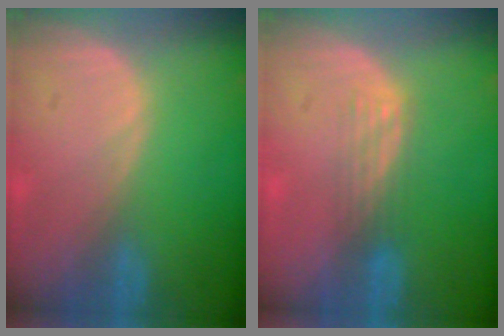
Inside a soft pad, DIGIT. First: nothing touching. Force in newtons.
{"total": 2.8, "press": 2.5, "slide": 1.3}